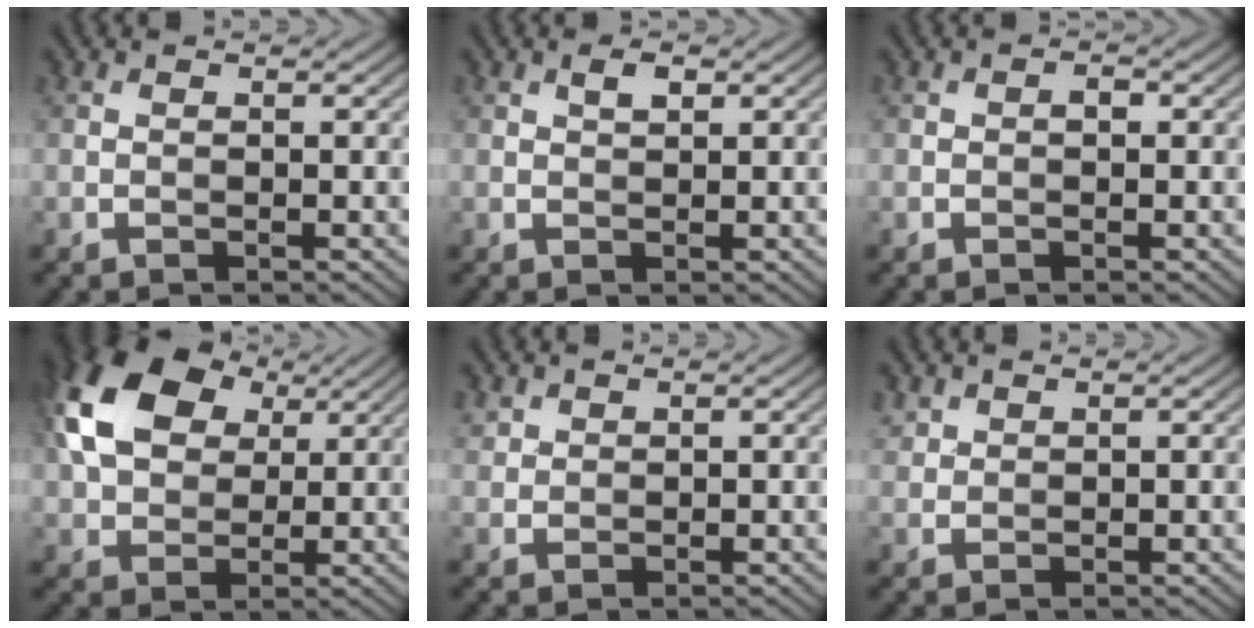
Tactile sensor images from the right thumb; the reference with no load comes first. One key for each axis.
{"total": 1.4, "fx": 0.7, "fy": 0.6, "fz": 1.1, "tx": -0.022, "ty": 0.002, "tz": 0.013}
{"total": 0.8, "fx": -0.1, "fy": 0.5, "fz": 0.6, "tx": -0.009, "ty": 0.000, "tz": -0.004}
{"total": 13.8, "fx": 4.7, "fy": 9.3, "fz": 9.1, "tx": -0.224, "ty": 0.026, "tz": 0.089}
{"total": 1.3, "fx": 1.0, "fy": 0.8, "fz": 0.3, "tx": -0.010, "ty": 0.003, "tz": 0.026}
{"total": 1.6, "fx": 1.3, "fy": 0.9, "fz": 0.4, "tx": -0.014, "ty": 0.004, "tz": 0.033}